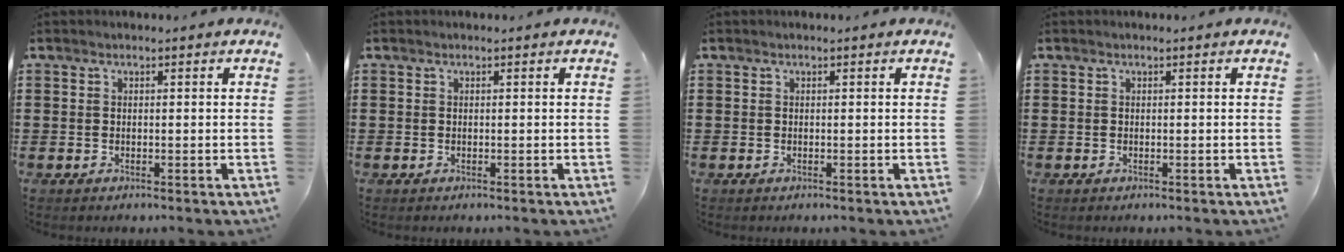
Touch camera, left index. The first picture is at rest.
{"total": 0.0}
{"total": 0.0}
{"total": 0.0}